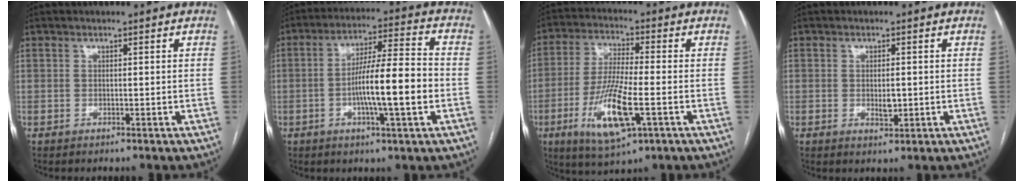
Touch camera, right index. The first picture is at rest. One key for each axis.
{"total": 11.9, "fx": -2.3, "fy": 0.8, "fz": 11.7, "tx": -0.194, "ty": 0.009, "tz": -0.041}
{"total": 12.6, "fx": -4.2, "fy": 2.2, "fz": 11.6, "tx": -0.237, "ty": -0.021, "tz": -0.074}
{"total": 2.3, "fx": 0.0, "fy": 1.1, "fz": 2.0, "tx": -0.030, "ty": -0.001, "tz": 0.005}